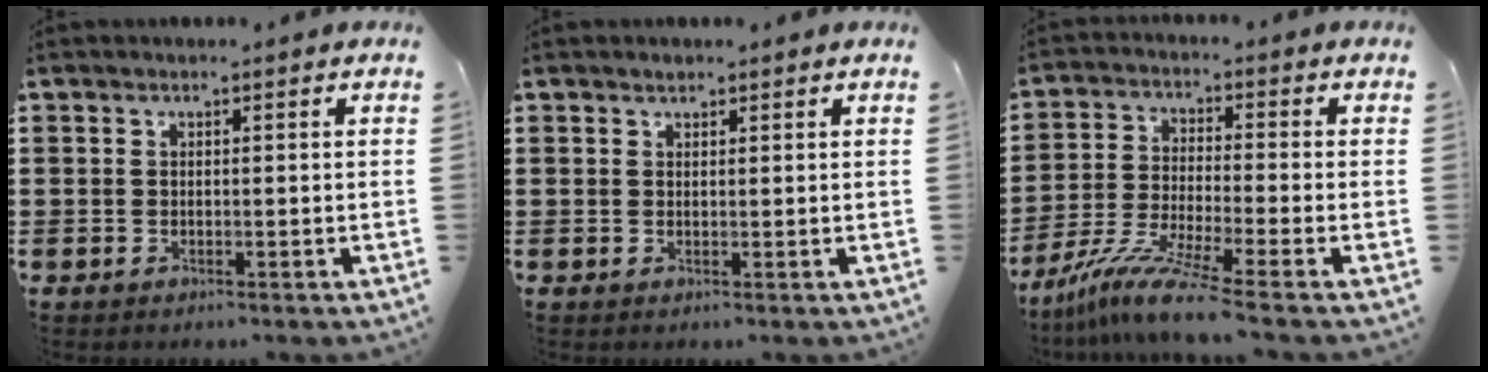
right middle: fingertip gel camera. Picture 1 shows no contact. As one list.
[{"total": 0.6, "force": [0.6, 0.3, -0.1], "torque": [0.001, -0.001, 0.011]}, {"total": 8.2, "force": [-6.5, -0.2, 5.0], "torque": [-0.103, -0.013, -0.129]}]